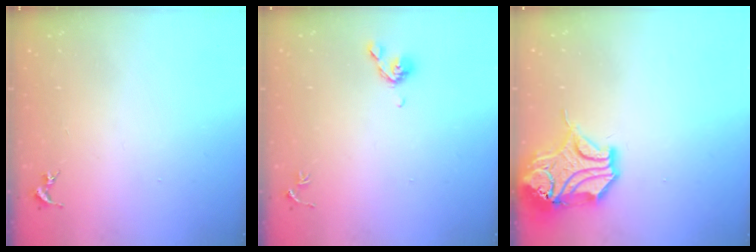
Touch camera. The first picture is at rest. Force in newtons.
{"total": 6.4, "press": 6.3, "slide": 1.3}
{"total": 17.3, "press": 17.2, "slide": 2.1}